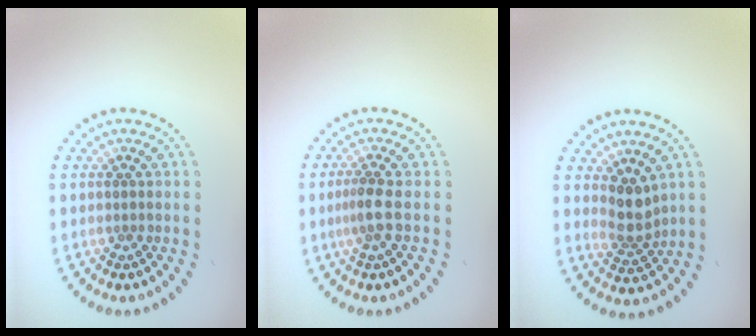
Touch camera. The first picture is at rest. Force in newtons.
{"total": 2.0, "press": 1.5, "slide": 1.3}
{"total": 2.8, "press": 2.2, "slide": 1.7}